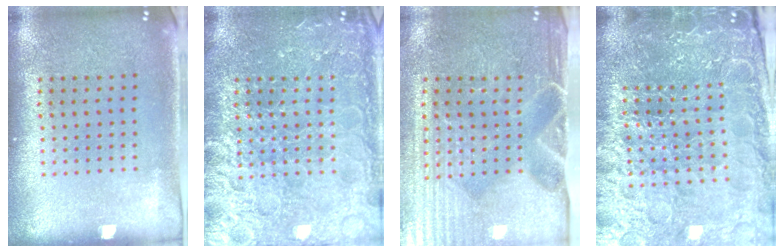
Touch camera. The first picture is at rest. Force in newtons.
{"total": 6.9, "press": 6.8, "slide": 0.9}
{"total": 4.6, "press": 4.1, "slide": 2.1}
{"total": 5.8, "press": 5.2, "slide": 2.5}